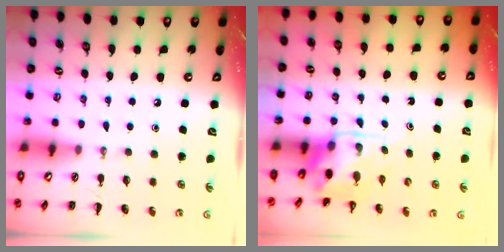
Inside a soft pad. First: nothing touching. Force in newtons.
{"total": 3.5, "press": 3.4, "slide": 0.7}